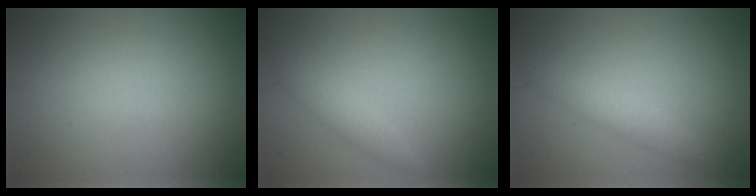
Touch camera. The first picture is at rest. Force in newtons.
{"total": 1.8, "press": 1.8, "slide": 0.1}
{"total": 2.4, "press": 2.4, "slide": 0.1}